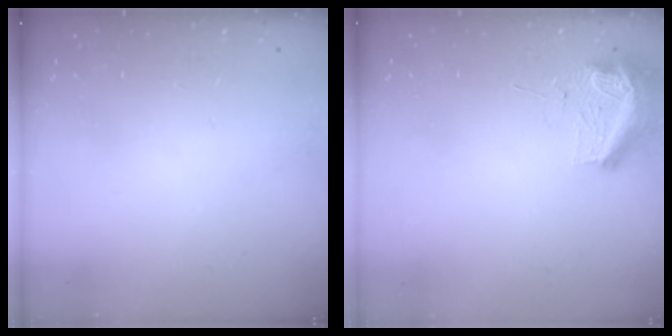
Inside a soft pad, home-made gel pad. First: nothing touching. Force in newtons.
{"total": 8.7, "press": 8.6, "slide": 1.0}